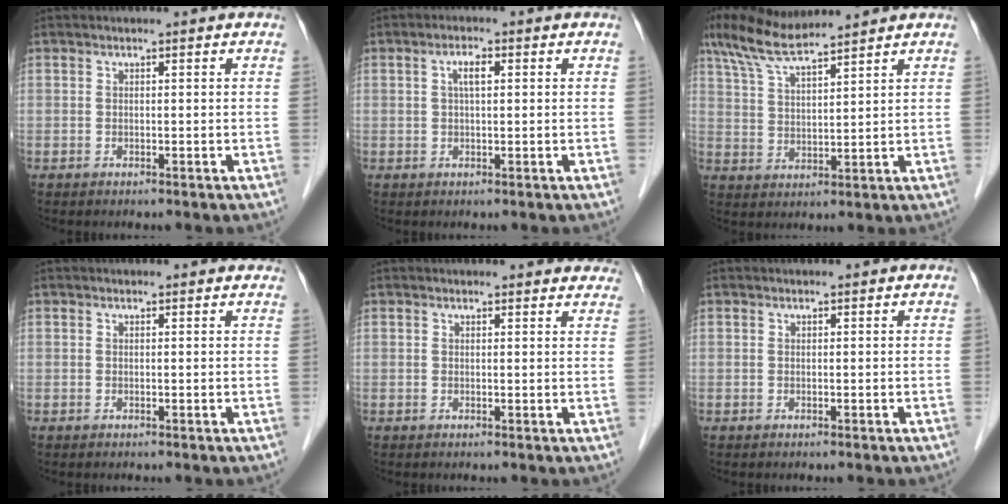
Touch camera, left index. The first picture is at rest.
{"total": 2.4, "force": [0.6, 0.7, 2.2], "torque": [-0.043, 0.009, 0.012]}
{"total": 8.8, "force": [7.6, 0.4, 4.4], "torque": [-0.093, 0.031, 0.146]}
{"total": 2.6, "force": [2.5, 0.6, 0.5], "torque": [-0.010, 0.012, 0.020]}
{"total": 9.0, "force": [8.6, 1.9, 1.7], "torque": [0.008, 0.004, 0.070]}
{"total": 0.6, "force": [0.6, 0.2, 0.1], "torque": [-0.006, 0.009, 0.010]}